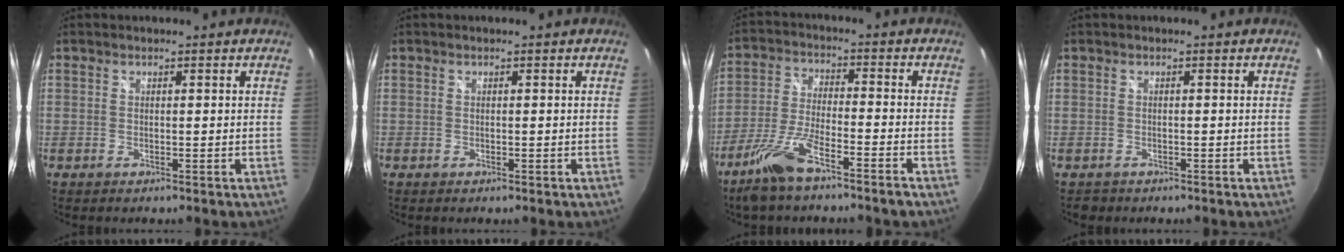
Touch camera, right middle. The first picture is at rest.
{"total": 0.0}
{"total": 9.6, "force": [-6.9, 1.1, 6.6], "torque": [-0.147, -0.009, -0.132]}
{"total": 1.2, "force": [-0.8, 0.9, 0.2], "torque": [-0.007, -0.003, -0.012]}